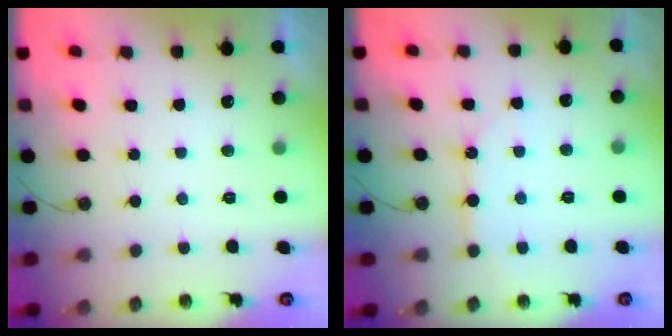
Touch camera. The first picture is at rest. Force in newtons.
{"total": 7.4, "press": 7.4, "slide": 0.6}